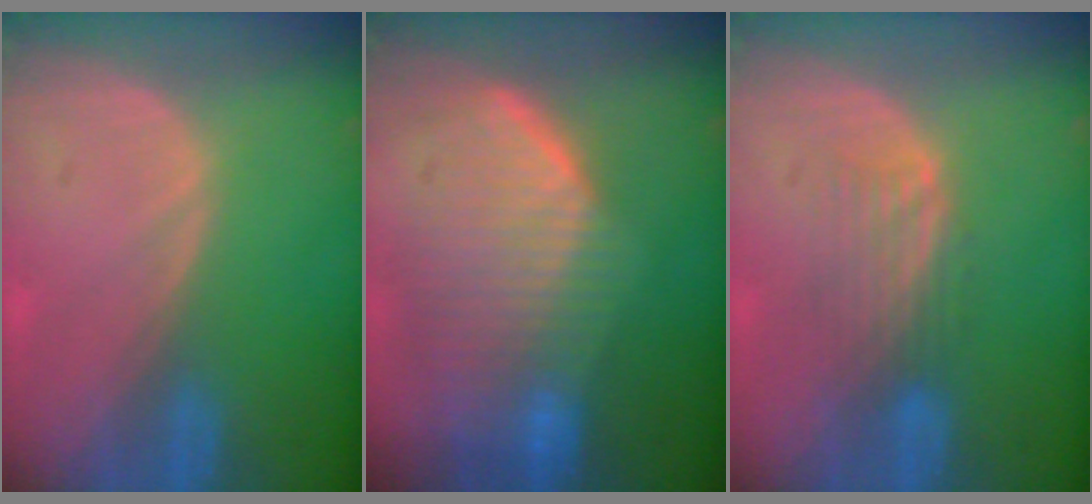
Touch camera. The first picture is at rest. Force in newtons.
{"total": 10.3, "press": 9.1, "slide": 4.8}
{"total": 4.5, "press": 3.8, "slide": 2.3}